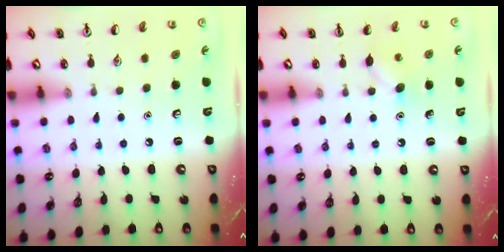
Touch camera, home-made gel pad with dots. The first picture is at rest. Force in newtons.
{"total": 5.5, "press": 5.3, "slide": 1.5}